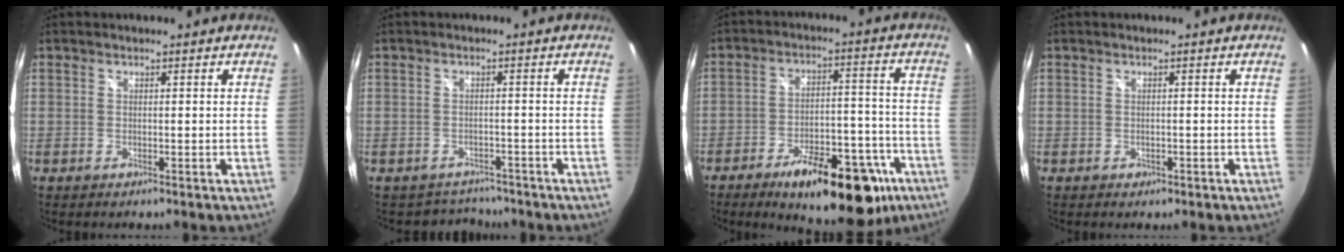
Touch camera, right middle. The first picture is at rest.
{"total": 4.3, "force": [-3.7, 2.2, -0.2], "torque": [-0.005, 0.007, -0.055]}
{"total": 19.8, "force": [-12.2, 7.8, 13.6], "torque": [-0.193, 0.003, -0.158]}
{"total": 0.8, "force": [-0.1, 0.7, 0.3], "torque": [-0.004, -0.002, -0.001]}